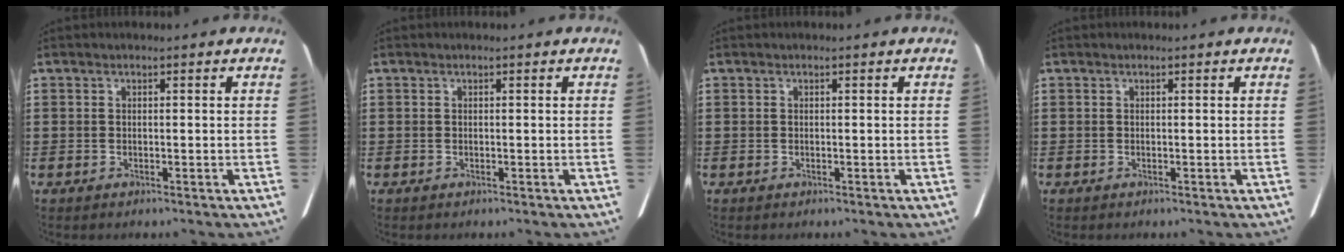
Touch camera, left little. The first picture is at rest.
{"total": 0.0}
{"total": 0.0}
{"total": 0.0}